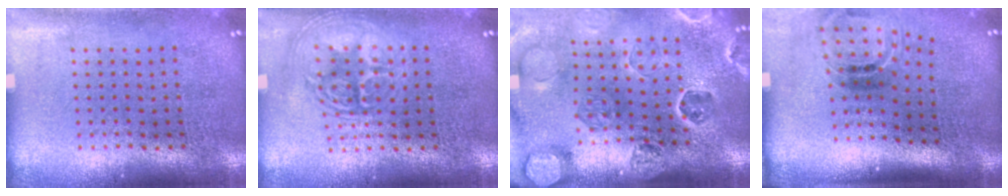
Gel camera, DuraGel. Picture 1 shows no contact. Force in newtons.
{"total": 2.6, "press": 2.6, "slide": 0.2}
{"total": 2.7, "press": 2.7, "slide": 0.3}
{"total": 1.5, "press": 1.1, "slide": 1.1}